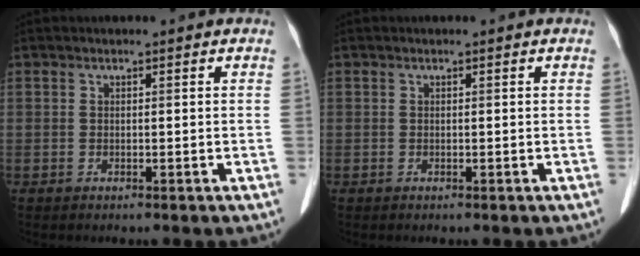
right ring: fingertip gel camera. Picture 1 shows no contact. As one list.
[{"total": 0.0}]